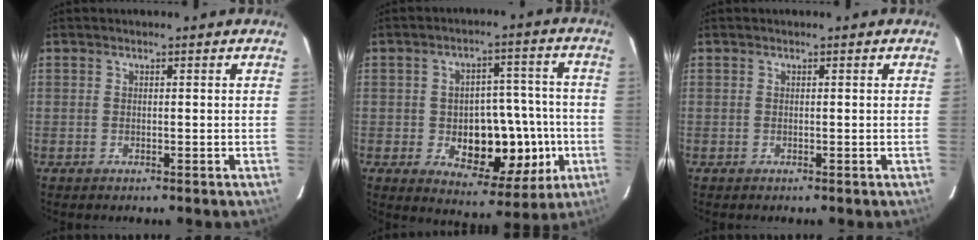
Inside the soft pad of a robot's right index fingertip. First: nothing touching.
{"total": 13.6, "force": [-2.8, 7.3, 11.1], "torque": [-0.144, 0.024, -0.022]}
{"total": 0.0}